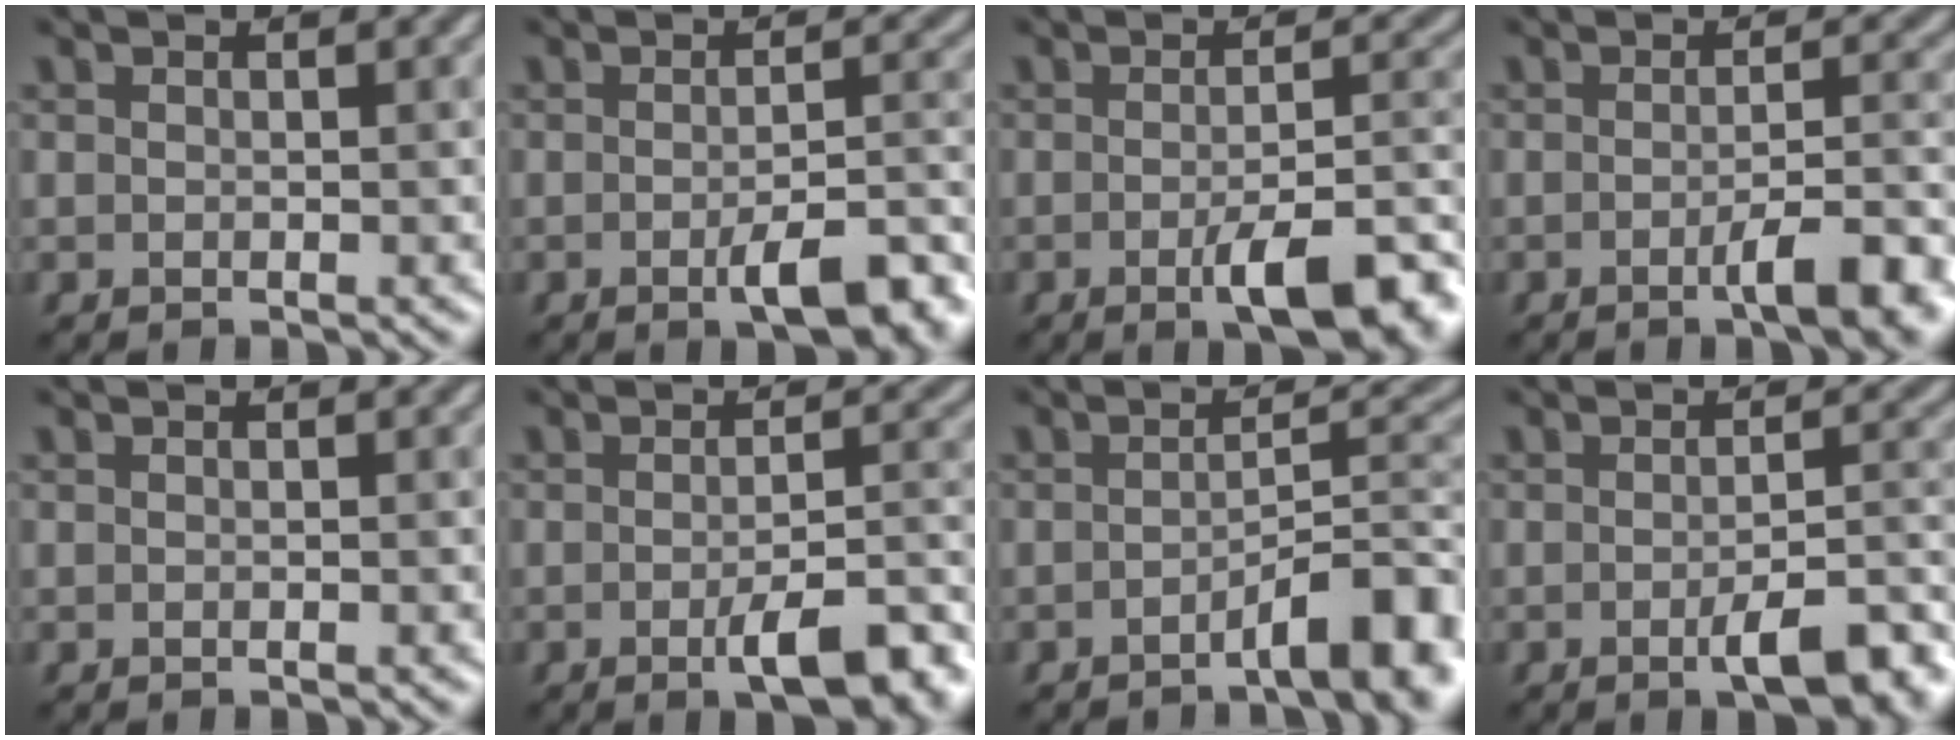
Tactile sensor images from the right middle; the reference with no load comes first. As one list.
[{"total": 5.8, "force": [-2.7, 1.6, 4.9], "torque": [-0.075, -0.002, -0.037]}, {"total": 7.3, "force": [-3.3, 1.9, 6.3], "torque": [-0.091, 0.000, -0.047]}, {"total": 5.0, "force": [-2.2, 1.0, 4.3], "torque": [-0.059, 0.004, -0.036]}, {"total": 0.0}, {"total": 6.4, "force": [-3.0, 1.7, 5.4], "torque": [-0.081, -0.001, -0.041]}, {"total": 5.2, "force": [-3.0, 1.0, 4.1], "torque": [-0.053, 0.012, -0.047]}, {"total": 5.6, "force": [-2.8, 1.5, 4.7], "torque": [-0.070, 0.000, -0.038]}]